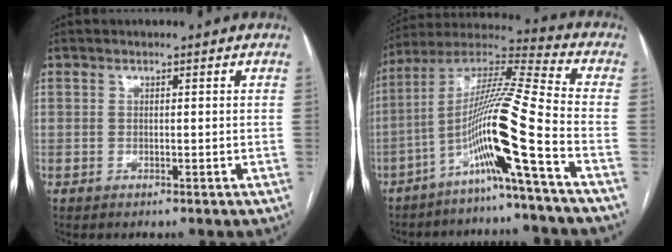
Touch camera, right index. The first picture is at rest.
{"total": 14.7, "force": [-6.3, -2.1, 13.1], "torque": [-0.256, 0.002, -0.126]}